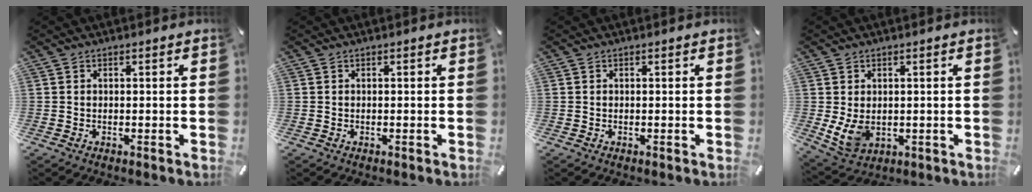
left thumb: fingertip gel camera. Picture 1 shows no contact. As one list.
[{"total": 0.0}, {"total": 0.0}, {"total": 5.7, "force": [0.7, 4.6, 3.4], "torque": [-0.089, -0.012, 0.011]}]